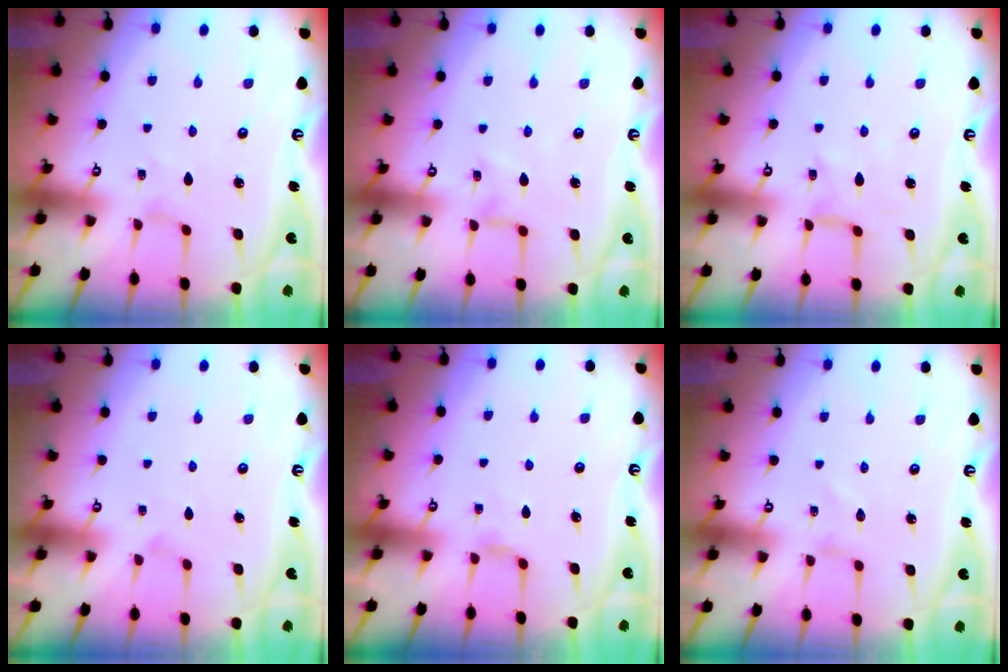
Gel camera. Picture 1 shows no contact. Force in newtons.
{"total": 0.0}
{"total": 0.6, "press": 0.5, "slide": 0.2}
{"total": 1.0, "press": 1.0, "slide": 0.3}
{"total": 2.7, "press": 2.7, "slide": 0.3}
{"total": 0.0}